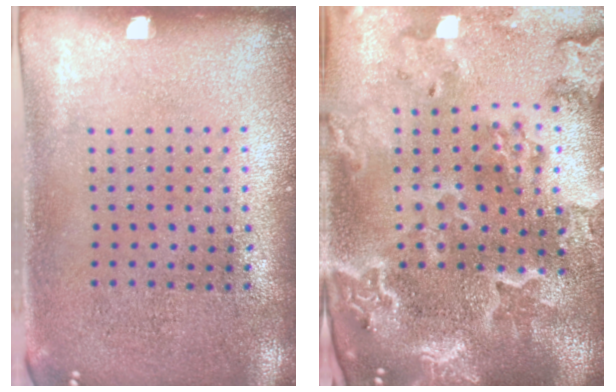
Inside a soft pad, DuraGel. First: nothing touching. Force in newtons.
{"total": 4.4, "press": 3.6, "slide": 2.5}